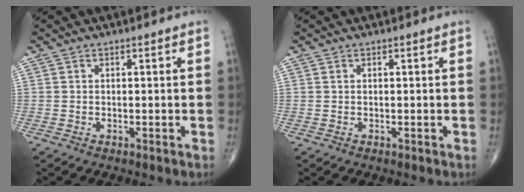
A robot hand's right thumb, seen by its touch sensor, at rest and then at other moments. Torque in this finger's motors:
{"motor_torque": [0.40, 0.07, -0.11, -0.45, -0.02]}